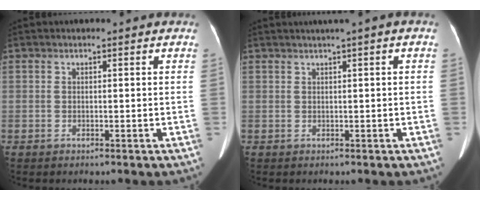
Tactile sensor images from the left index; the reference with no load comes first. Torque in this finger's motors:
{"motor_torque": [0.46, -0.80, 0.21, 0.08]}